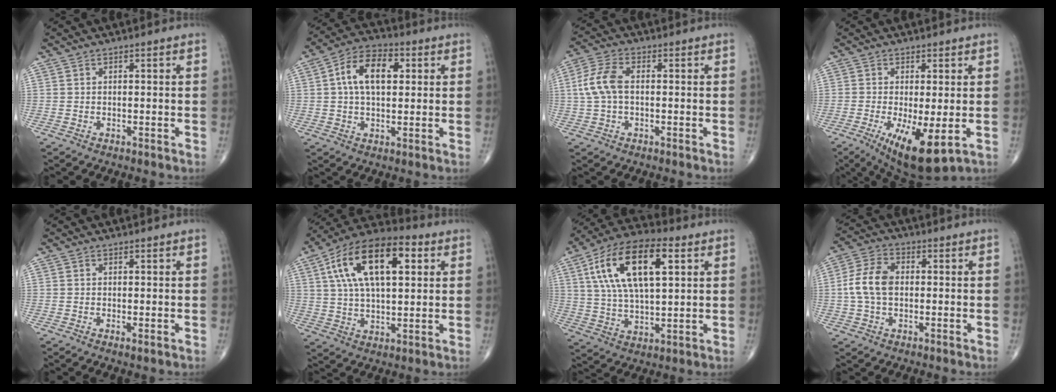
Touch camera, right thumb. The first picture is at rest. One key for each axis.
{"total": 11.0, "fx": 2.3, "fy": 6.3, "fz": 8.7, "tx": -0.146, "ty": 0.019, "tz": 0.033}
{"total": 7.1, "fx": 0.3, "fy": 4.0, "fz": 5.8, "tx": -0.136, "ty": 0.019, "tz": 0.000}
{"total": 10.9, "fx": -3.1, "fy": 3.3, "fz": 9.9, "tx": -0.164, "ty": -0.024, "tz": -0.038}
{"total": 0.8, "fx": -0.2, "fy": 0.1, "fz": 0.8, "tx": -0.015, "ty": -0.004, "tz": -0.005}
{"total": 19.9, "fx": 6.1, "fy": 9.5, "fz": 16.4, "tx": -0.274, "ty": 0.011, "tz": 0.096}
{"total": 19.0, "fx": 6.1, "fy": 8.4, "fz": 15.9, "tx": -0.287, "ty": 0.005, "tz": 0.106}
{"total": 8.1, "fx": 0.0, "fy": 5.2, "fz": 6.1, "tx": -0.124, "ty": 0.019, "tz": -0.007}